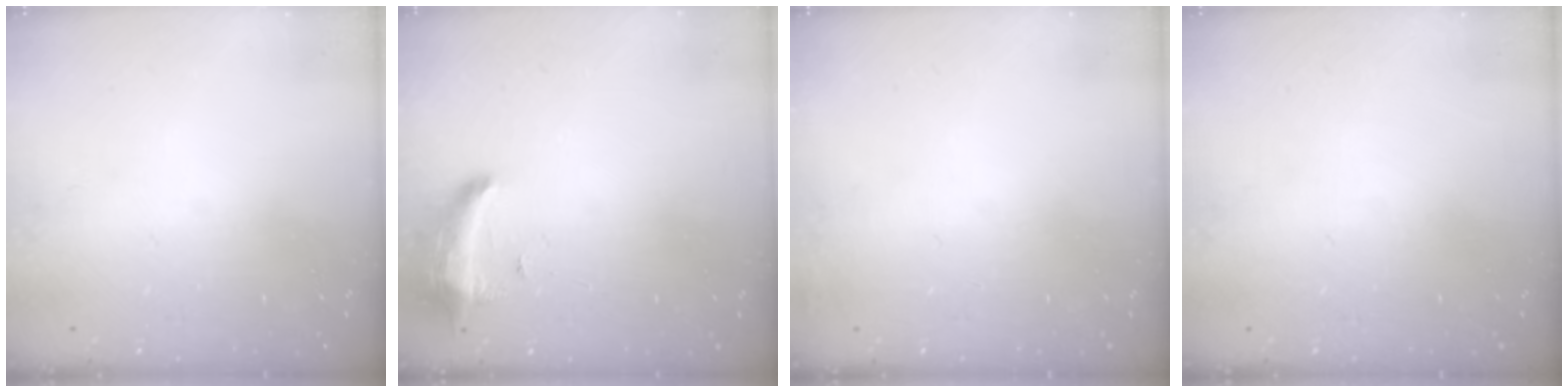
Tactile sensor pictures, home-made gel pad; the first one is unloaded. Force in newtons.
{"total": 8.2, "press": 8.1, "slide": 1.6}
{"total": 2.8, "press": 2.2, "slide": 1.7}
{"total": 0.0}